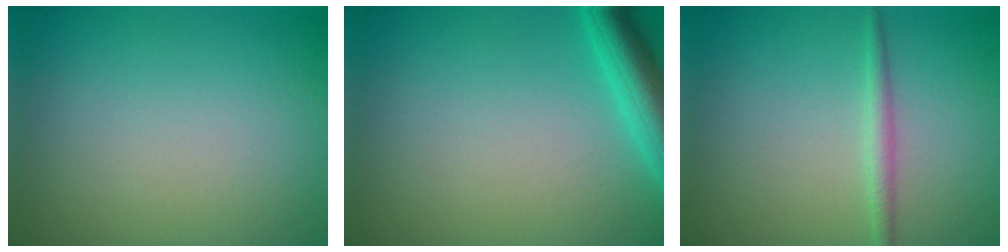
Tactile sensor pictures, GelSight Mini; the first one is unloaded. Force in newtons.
{"total": 4.2, "press": 4.2, "slide": 0.2}
{"total": 1.4, "press": 1.4, "slide": 0.1}